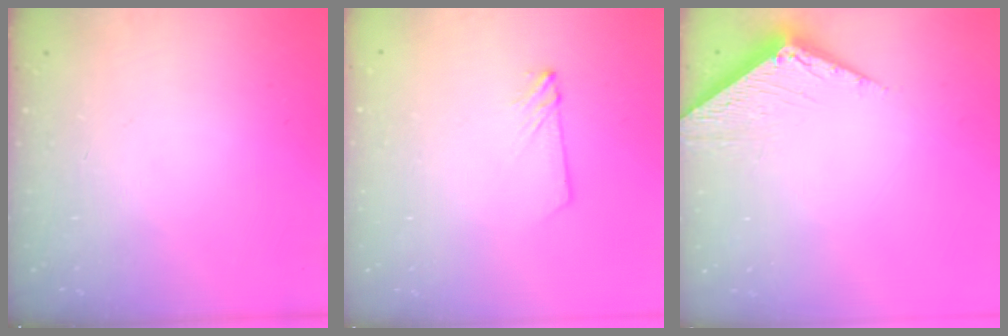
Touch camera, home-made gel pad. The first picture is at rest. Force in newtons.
{"total": 2.8, "press": 2.8, "slide": 0.3}
{"total": 4.7, "press": 4.7, "slide": 0.3}